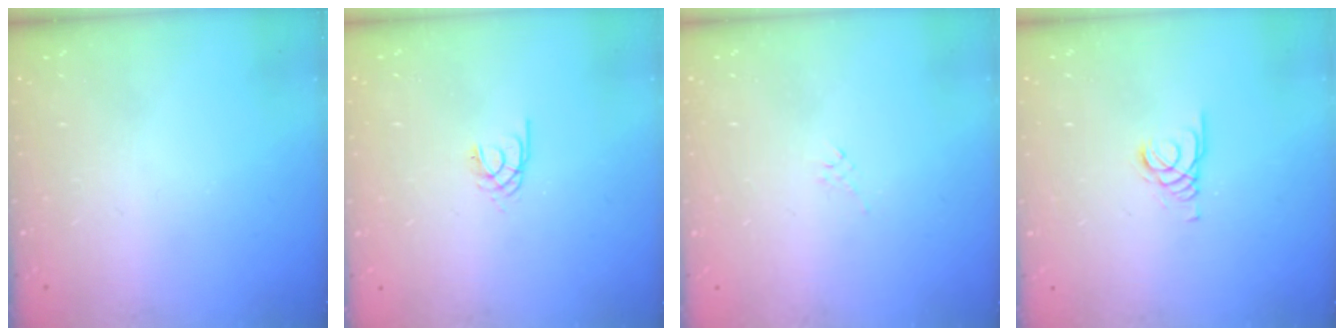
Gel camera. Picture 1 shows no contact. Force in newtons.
{"total": 1.9, "press": 1.9, "slide": 0.3}
{"total": 2.8, "press": 2.7, "slide": 0.6}
{"total": 1.4, "press": 1.4, "slide": 0.2}